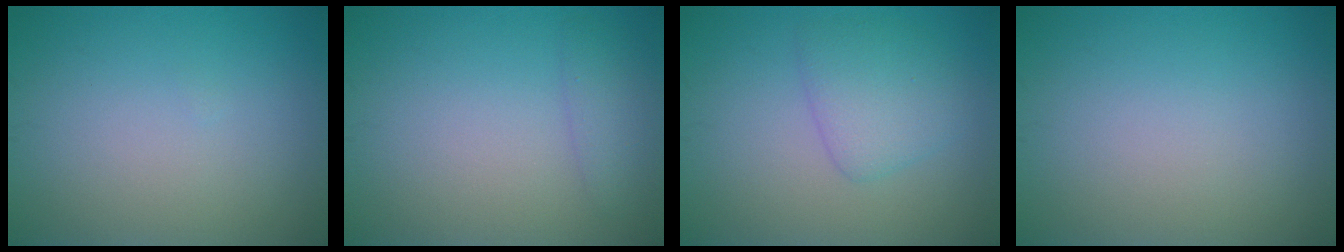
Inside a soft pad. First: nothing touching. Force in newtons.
{"total": 1.5, "press": 1.5, "slide": 0.0}
{"total": 3.0, "press": 3.0, "slide": 0.2}
{"total": 0.0}